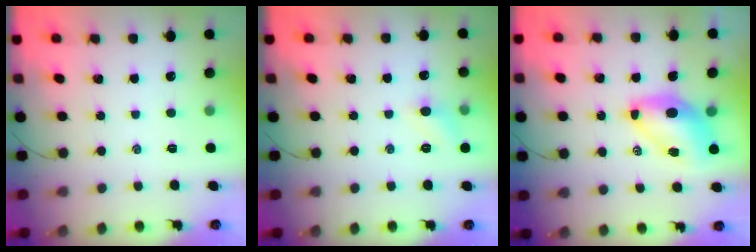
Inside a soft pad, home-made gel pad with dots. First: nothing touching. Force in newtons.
{"total": 5.8, "press": 5.5, "slide": 1.9}
{"total": 8.0, "press": 7.8, "slide": 2.0}